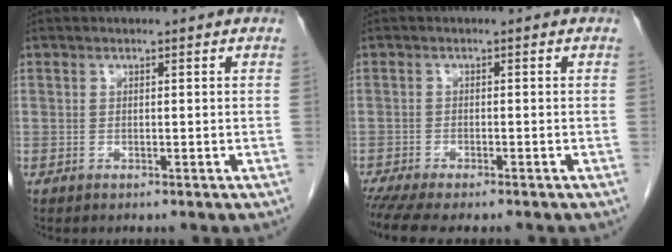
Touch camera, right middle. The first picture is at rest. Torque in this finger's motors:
{"motor_torque": [1.18, -0.96, 0.27, 0.11]}